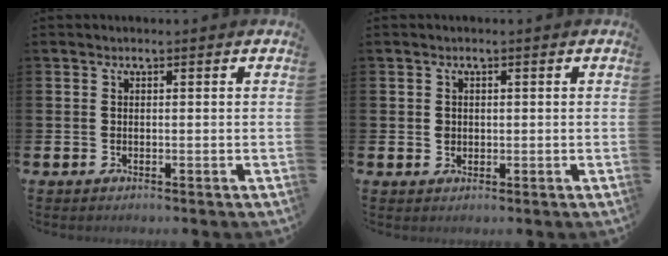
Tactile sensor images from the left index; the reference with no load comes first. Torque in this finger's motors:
{"motor_torque": [0.45, 0.38, 0.00, 0.02]}